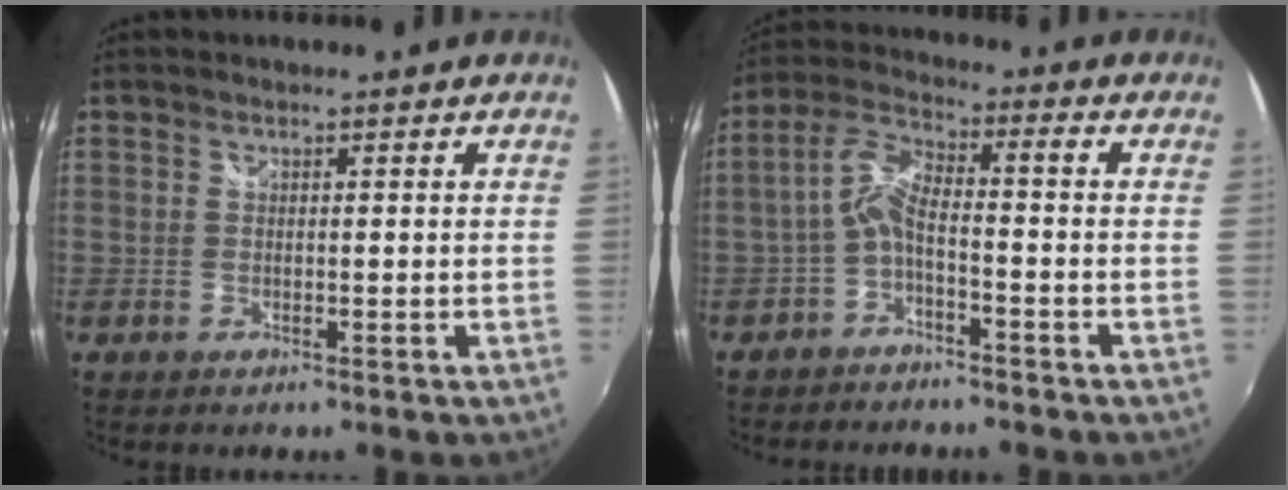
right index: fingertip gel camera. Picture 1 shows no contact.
{"total": 5.9, "force": [-2.7, 1.4, 5.0], "torque": [-0.122, 0.015, -0.054]}